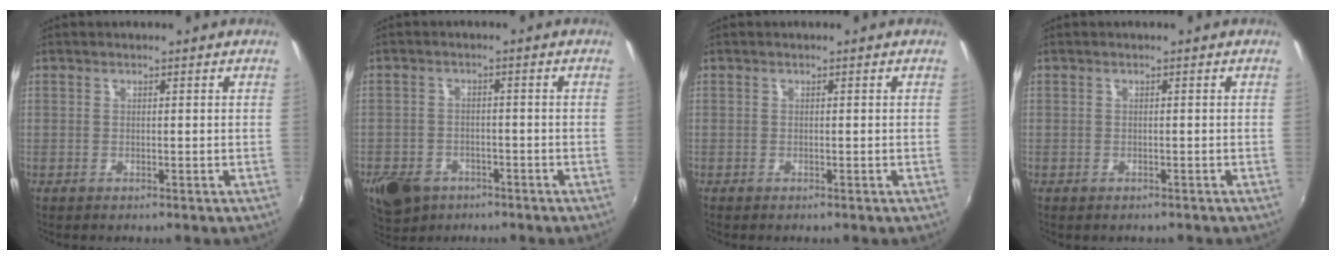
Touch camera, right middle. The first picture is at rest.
{"total": 9.1, "force": [-5.5, 6.1, 4.0], "torque": [-0.104, -0.008, -0.089]}
{"total": 0.0}
{"total": 0.8, "force": [-0.6, 0.4, 0.2], "torque": [-0.008, -0.002, -0.008]}